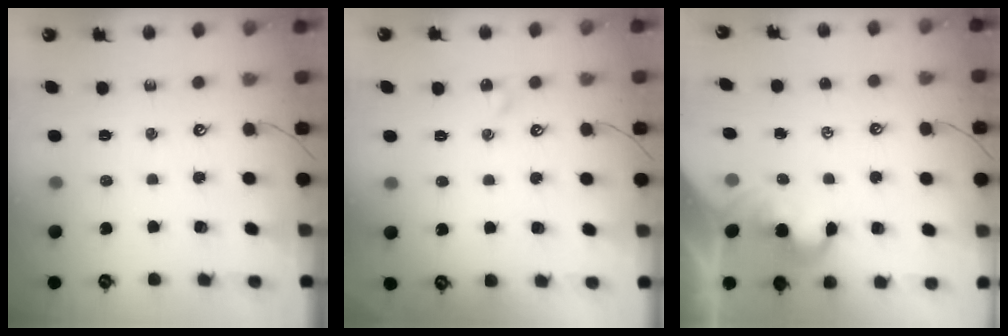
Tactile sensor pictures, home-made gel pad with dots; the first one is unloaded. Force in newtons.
{"total": 0.5, "press": 0.4, "slide": 0.4}
{"total": 2.0, "press": 1.9, "slide": 0.5}